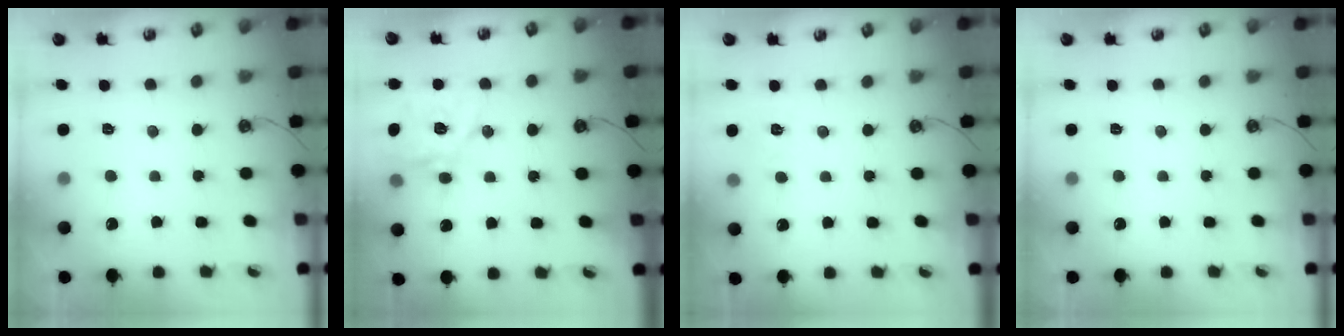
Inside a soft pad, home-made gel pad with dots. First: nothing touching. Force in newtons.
{"total": 17.4, "press": 17.3, "slide": 1.9}
{"total": 5.9, "press": 5.9, "slide": 0.6}
{"total": 0.0}